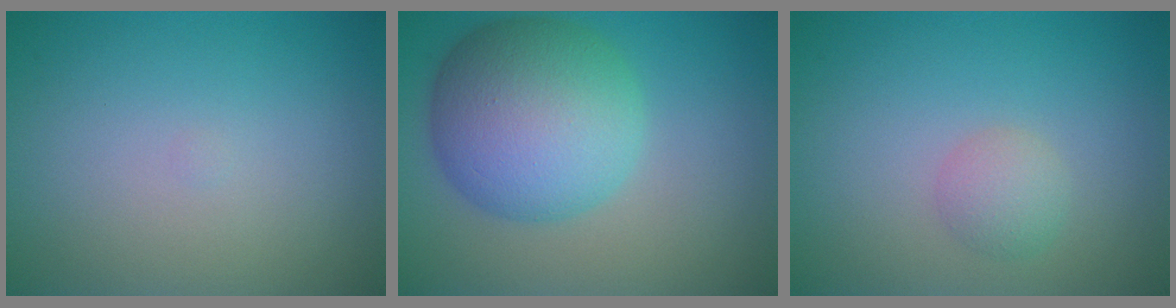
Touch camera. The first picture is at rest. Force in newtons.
{"total": 9.7, "press": 9.7, "slide": 0.1}
{"total": 1.8, "press": 1.8, "slide": 0.0}